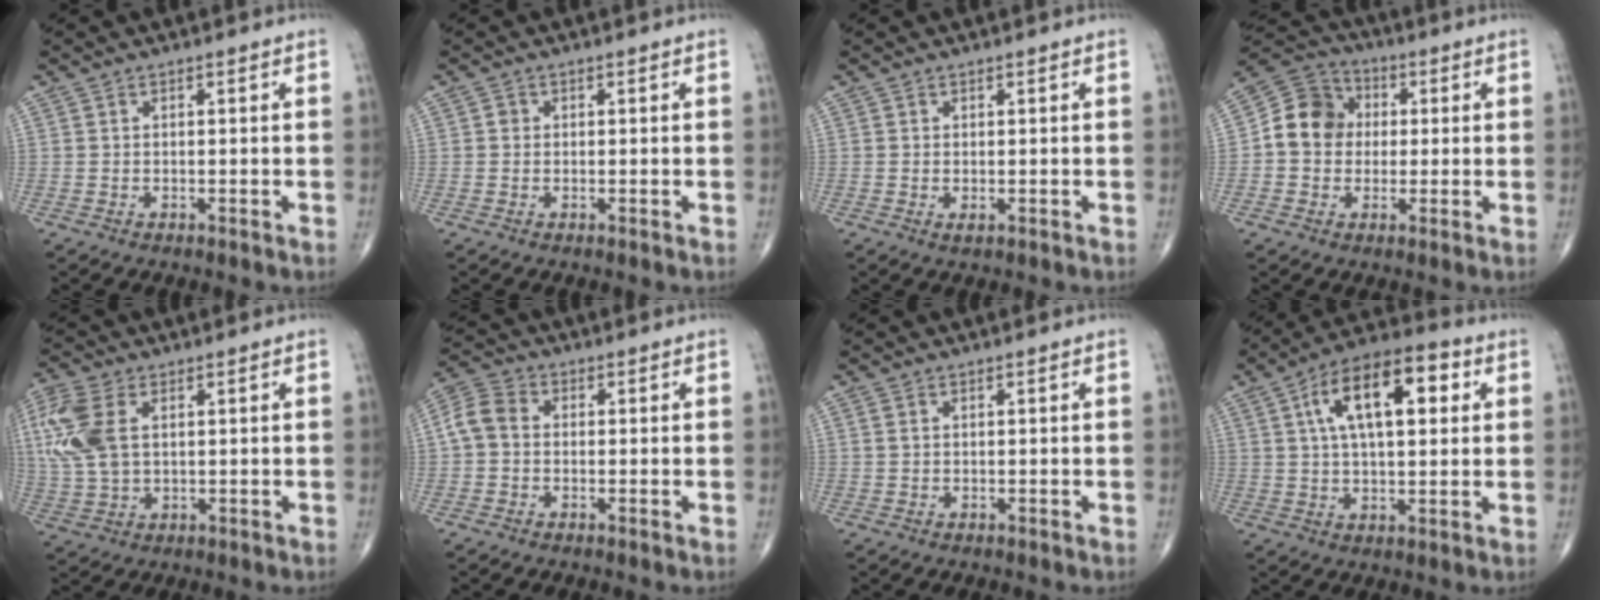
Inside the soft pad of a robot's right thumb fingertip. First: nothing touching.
{"total": 0.9, "force": [0.0, 0.8, 0.3], "torque": [0.001, 0.002, -0.001]}
{"total": 0.8, "force": [-0.1, 0.4, 0.7], "torque": [-0.008, -0.003, -0.001]}
{"total": 10.3, "force": [0.6, 8.9, 5.0], "torque": [-0.067, 0.025, -0.004]}
{"total": 11.9, "force": [3.0, 7.0, 9.1], "torque": [-0.233, 0.006, 0.065]}
{"total": 5.6, "force": [-0.1, 4.4, 3.5], "torque": [-0.068, 0.019, -0.012]}
{"total": 0.8, "force": [0.3, 0.5, 0.6], "torque": [-0.016, 0.008, 0.010]}
{"total": 16.2, "force": [4.7, 7.5, 13.6], "torque": [-0.207, 0.017, 0.070]}